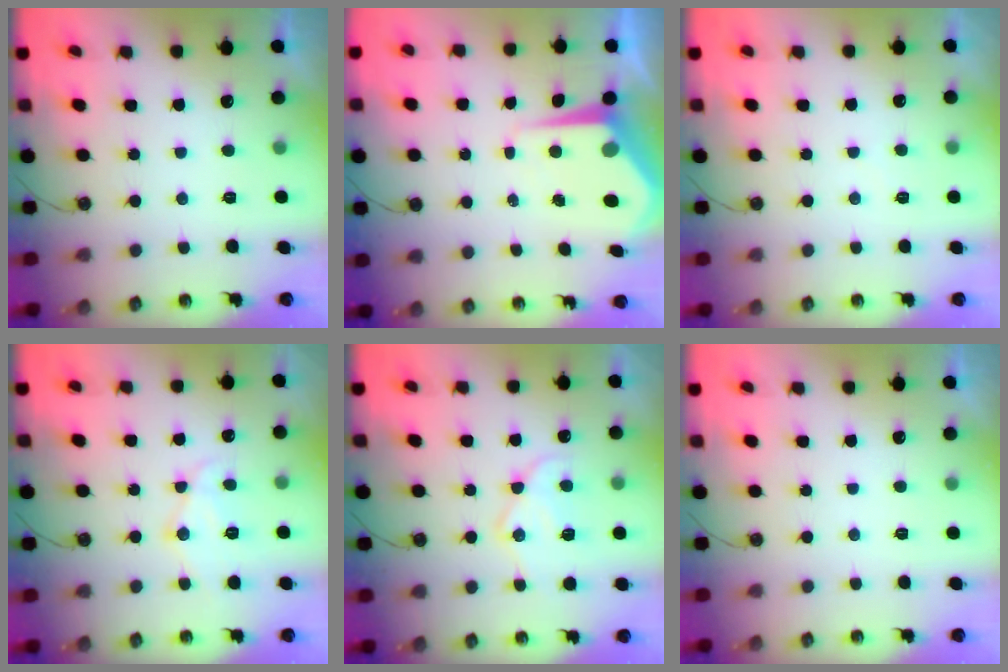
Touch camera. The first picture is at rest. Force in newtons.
{"total": 7.4, "press": 7.4, "slide": 0.6}
{"total": 2.8, "press": 2.8, "slide": 0.4}
{"total": 11.4, "press": 11.3, "slide": 1.0}
{"total": 13.8, "press": 13.7, "slide": 1.4}
{"total": 0.0}